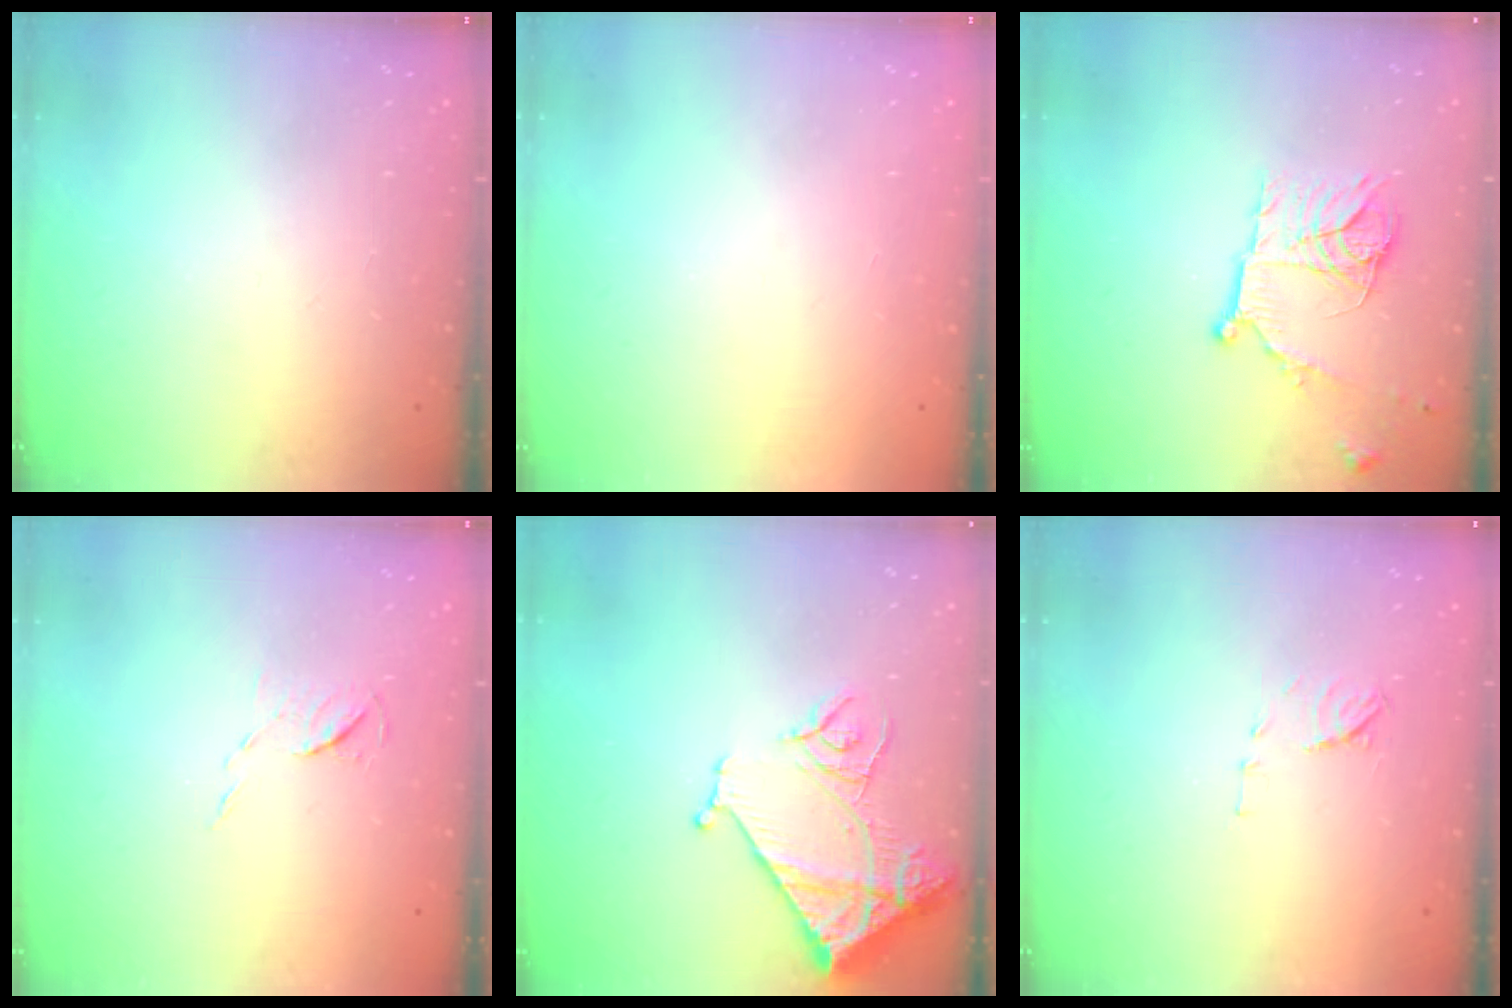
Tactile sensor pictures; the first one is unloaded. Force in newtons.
{"total": 1.6, "press": 1.6, "slide": 0.1}
{"total": 14.9, "press": 14.8, "slide": 1.4}
{"total": 4.9, "press": 4.9, "slide": 0.5}
{"total": 13.0, "press": 13.0, "slide": 1.1}
{"total": 6.9, "press": 6.9, "slide": 0.7}